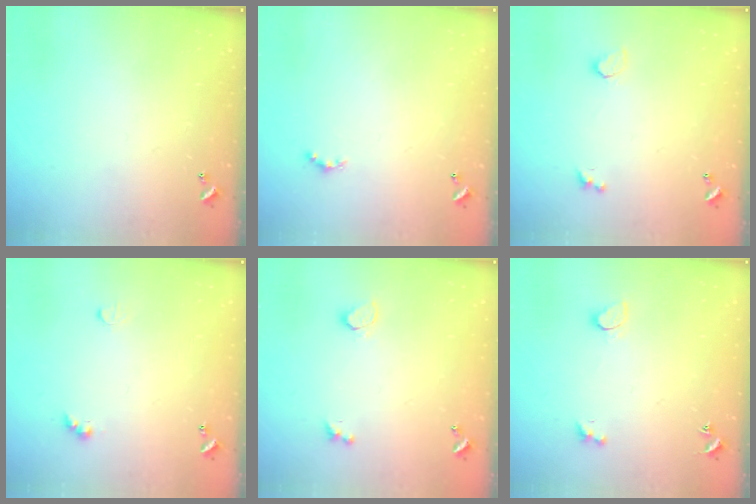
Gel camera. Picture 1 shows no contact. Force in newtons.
{"total": 2.5, "press": 2.5, "slide": 0.4}
{"total": 1.0, "press": 0.8, "slide": 0.5}
{"total": 2.6, "press": 2.4, "slide": 0.8}
{"total": 2.6, "press": 2.3, "slide": 1.3}
{"total": 1.8, "press": 1.7, "slide": 0.6}